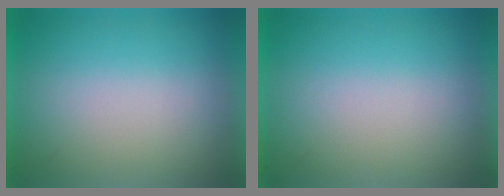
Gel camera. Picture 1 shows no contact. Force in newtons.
{"total": 0.0}